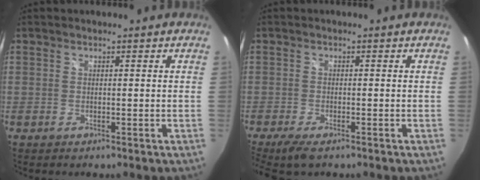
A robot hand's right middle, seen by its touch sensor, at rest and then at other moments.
{"total": 4.9, "force": [-3.7, 1.1, 3.0], "torque": [-0.073, -0.022, -0.069]}